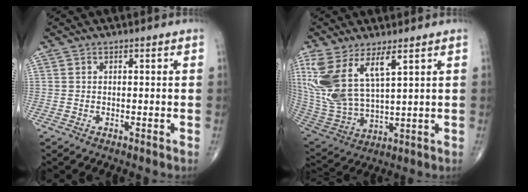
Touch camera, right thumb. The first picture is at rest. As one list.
[{"total": 14.8, "force": [6.6, 5.7, 12.0], "torque": [-0.260, -0.026, 0.147]}]